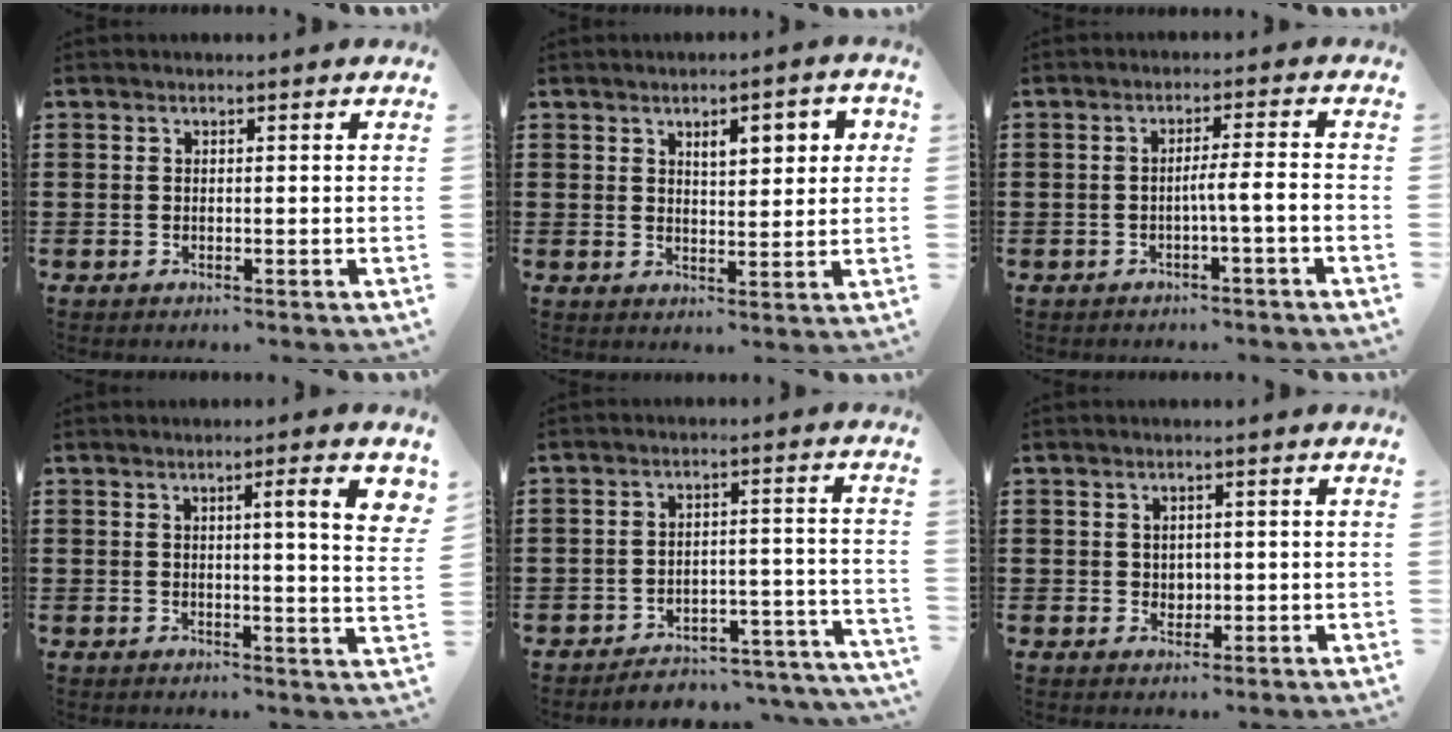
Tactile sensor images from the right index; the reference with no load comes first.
{"total": 4.5, "force": [1.9, 1.7, 3.7], "torque": [-0.052, 0.000, 0.025]}
{"total": 3.4, "force": [-1.4, -0.3, 3.1], "torque": [-0.055, -0.003, -0.028]}
{"total": 6.5, "force": [2.4, 0.3, 6.1], "torque": [-0.094, -0.007, 0.030]}
{"total": 3.8, "force": [-3.7, 0.6, 0.8], "torque": [-0.018, 0.002, -0.079]}
{"total": 1.6, "force": [0.5, 1.4, 0.6], "torque": [-0.008, 0.004, 0.007]}